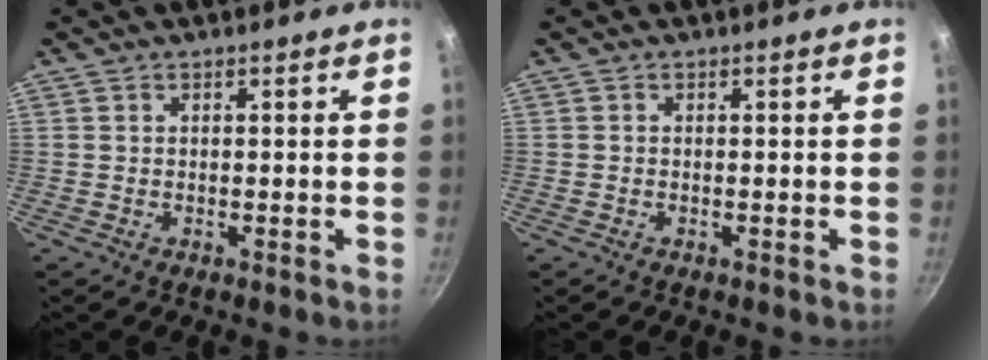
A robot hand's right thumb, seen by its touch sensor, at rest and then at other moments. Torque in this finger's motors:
{"motor_torque": [-0.32, 0.11, -0.35, 0.02, 0.03]}